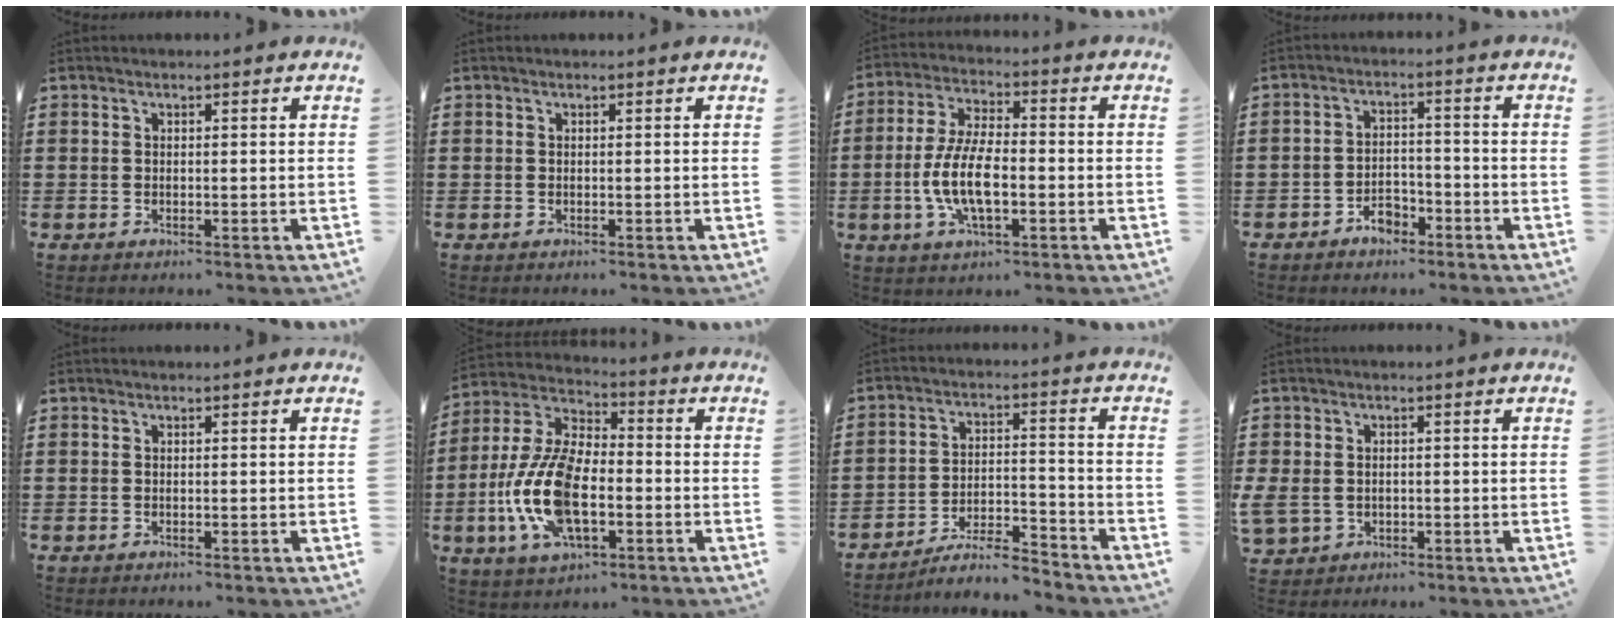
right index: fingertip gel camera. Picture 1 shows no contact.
{"total": 0.0}
{"total": 9.3, "force": [-2.1, 3.7, 8.2], "torque": [-0.186, -0.008, -0.046]}
{"total": 3.8, "force": [-2.9, 2.0, 1.5], "torque": [-0.027, 0.009, -0.056]}
{"total": 0.0}
{"total": 13.7, "force": [-3.5, 6.8, 11.4], "torque": [-0.279, -0.013, -0.071]}
{"total": 6.4, "force": [-5.8, 0.9, 2.6], "torque": [-0.054, 0.004, -0.113]}
{"total": 2.6, "force": [-0.4, 2.3, 1.1], "torque": [-0.042, 0.001, -0.013]}